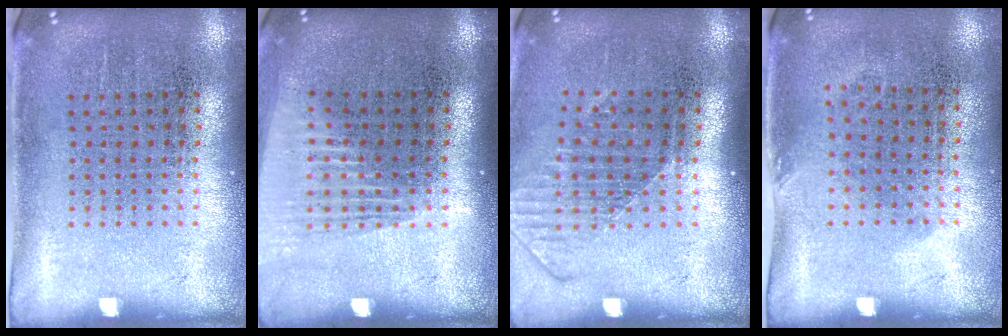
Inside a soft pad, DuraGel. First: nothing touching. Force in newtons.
{"total": 1.4, "press": 1.2, "slide": 0.7}
{"total": 1.6, "press": 1.2, "slide": 1.0}
{"total": 0.8, "press": 0.7, "slide": 0.5}